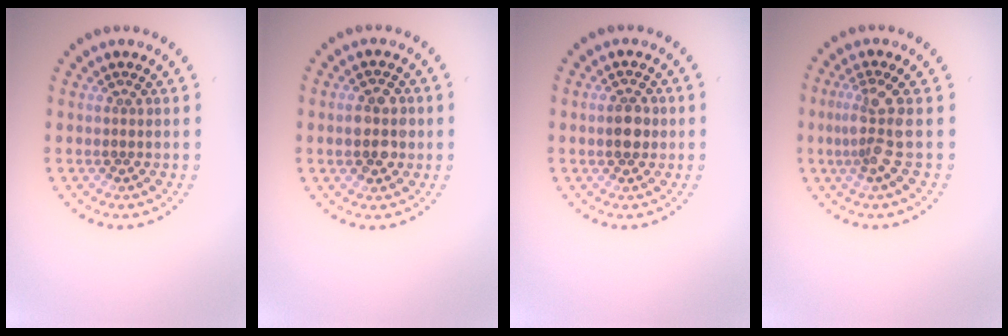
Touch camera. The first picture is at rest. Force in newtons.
{"total": 3.6, "press": 3.6, "slide": 0.1}
{"total": 2.9, "press": 2.9, "slide": 0.0}
{"total": 2.7, "press": 2.0, "slide": 1.8}